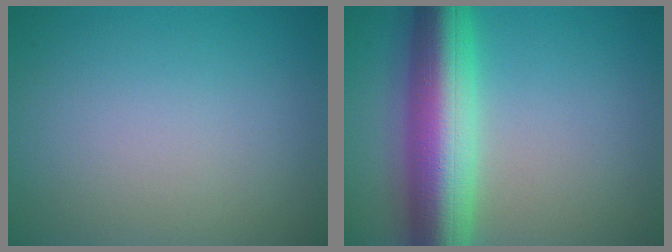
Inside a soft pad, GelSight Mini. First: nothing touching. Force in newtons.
{"total": 10.5, "press": 10.5, "slide": 0.2}